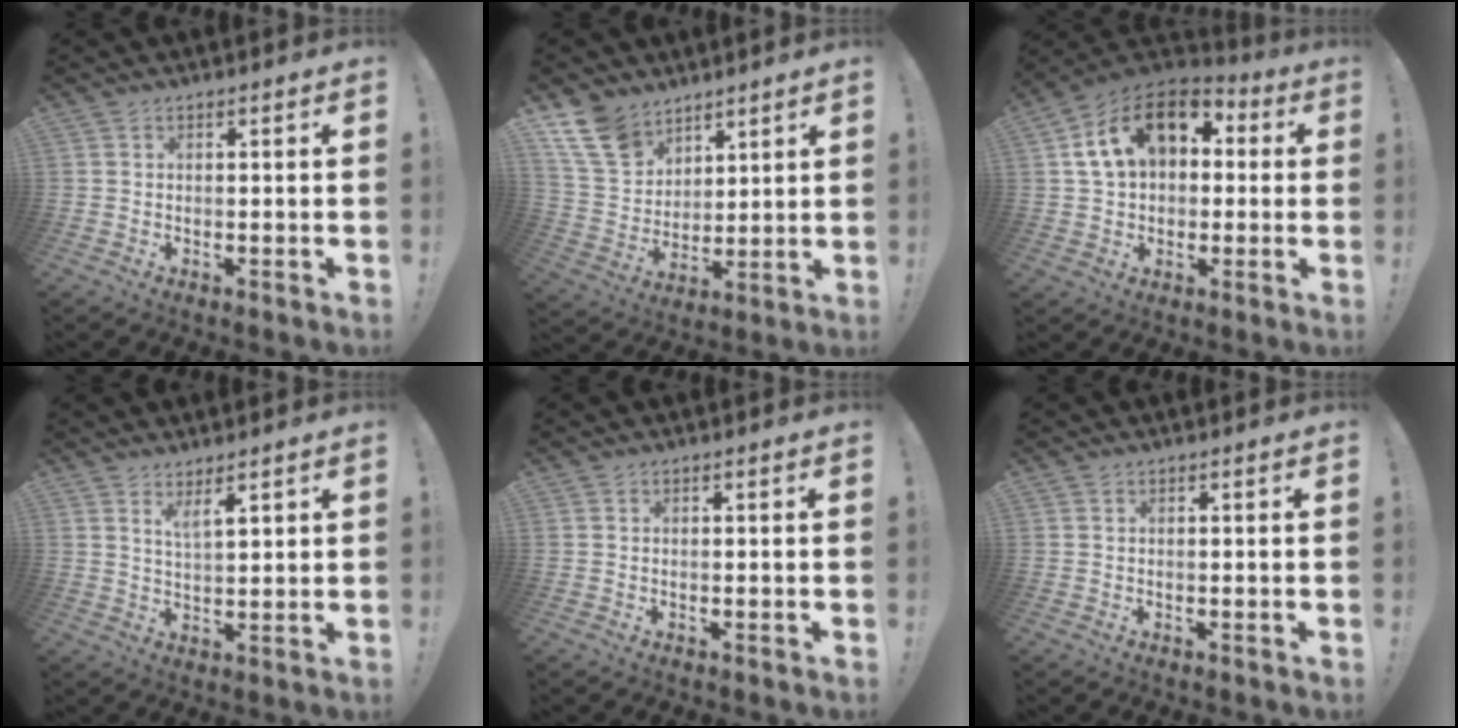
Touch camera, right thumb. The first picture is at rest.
{"total": 14.1, "force": [9.7, 8.7, 5.4], "torque": [-0.117, -0.051, 0.194]}
{"total": 18.6, "force": [5.9, 12.5, 12.4], "torque": [-0.200, 0.000, 0.108]}
{"total": 4.8, "force": [3.2, 1.0, 3.5], "torque": [-0.066, -0.016, 0.053]}
{"total": 0.0}
{"total": 0.0}